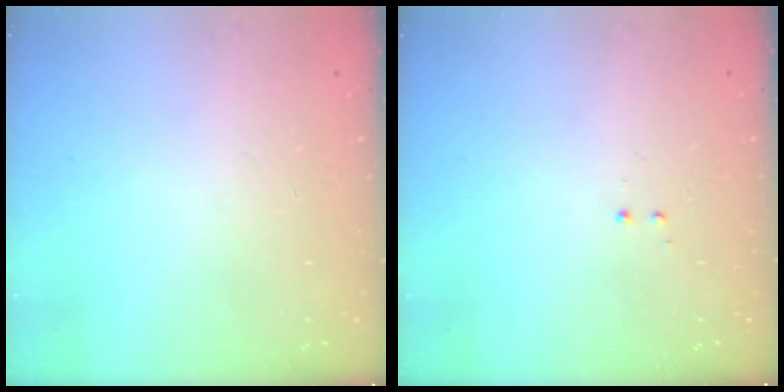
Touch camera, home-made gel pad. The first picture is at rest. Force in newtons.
{"total": 0.5, "press": 0.5, "slide": 0.3}